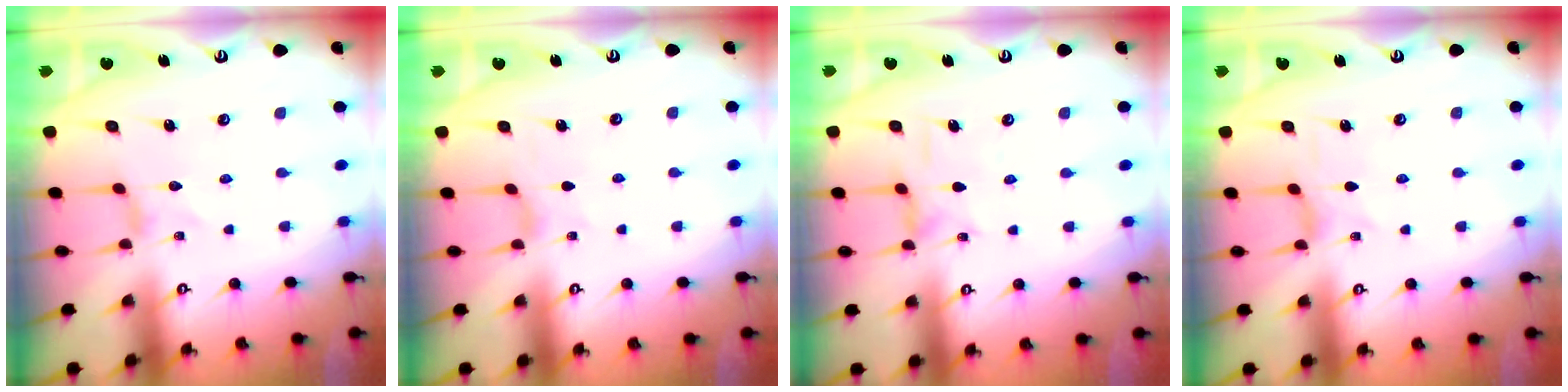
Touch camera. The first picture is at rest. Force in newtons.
{"total": 1.4, "press": 1.4, "slide": 0.3}
{"total": 2.8, "press": 2.8, "slide": 0.3}
{"total": 0.0}